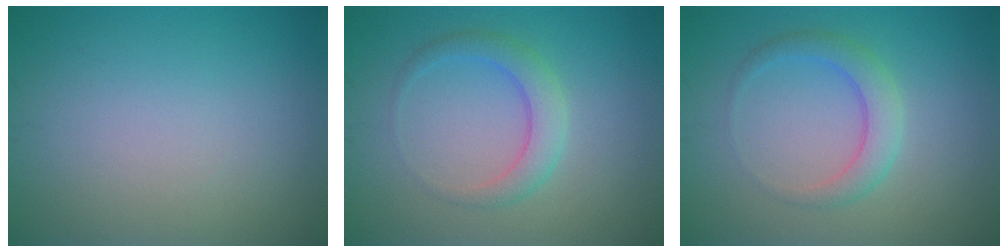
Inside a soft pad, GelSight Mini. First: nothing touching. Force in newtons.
{"total": 2.8, "press": 2.8, "slide": 0.1}
{"total": 2.8, "press": 2.8, "slide": 0.1}